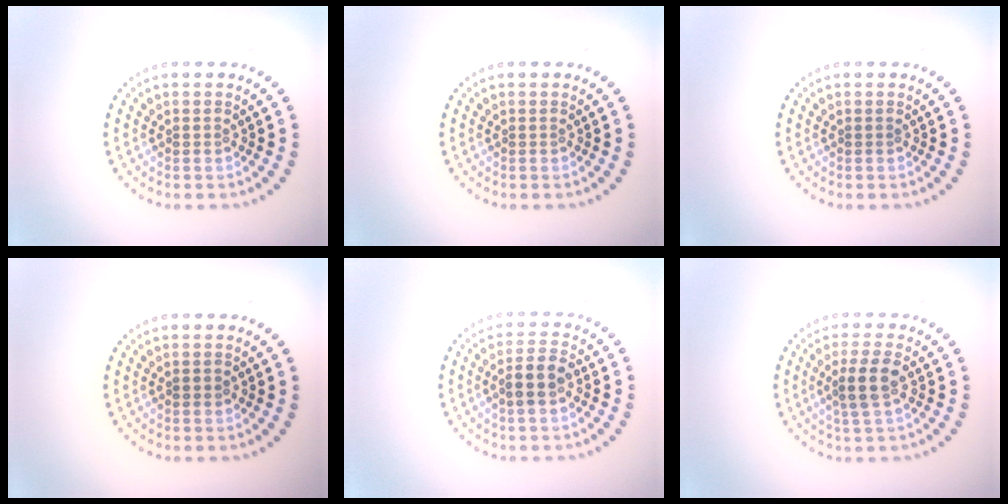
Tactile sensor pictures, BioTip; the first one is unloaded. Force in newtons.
{"total": 0.0}
{"total": 0.0}
{"total": 0.8, "press": 0.8, "slide": 0.1}
{"total": 2.9, "press": 2.7, "slide": 0.9}
{"total": 3.0, "press": 2.8, "slide": 1.0}